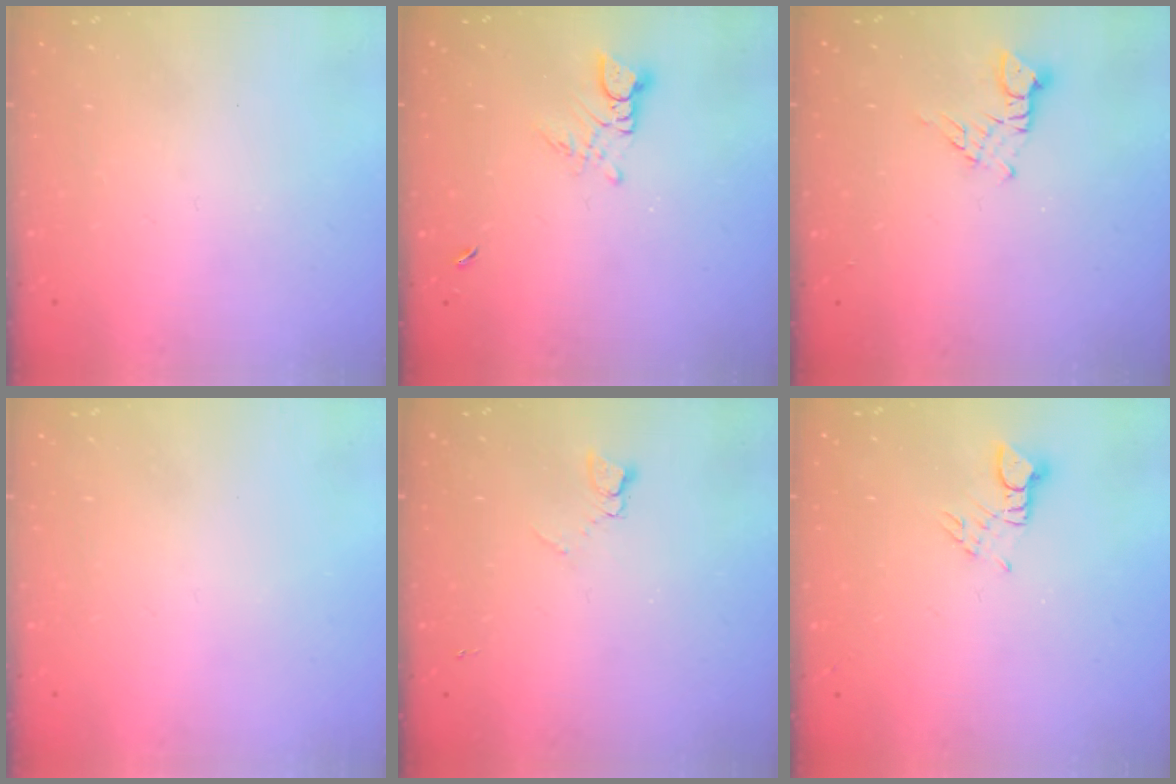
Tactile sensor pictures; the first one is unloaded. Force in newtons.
{"total": 3.0, "press": 2.9, "slide": 0.3}
{"total": 3.6, "press": 3.6, "slide": 0.4}
{"total": 0.0}
{"total": 3.8, "press": 3.7, "slide": 0.6}
{"total": 3.0, "press": 3.0, "slide": 0.4}